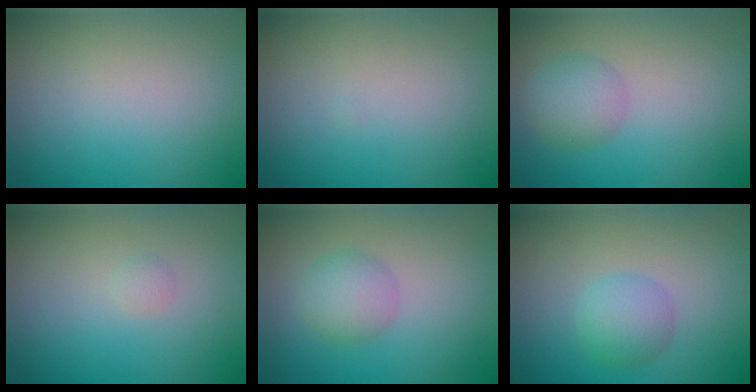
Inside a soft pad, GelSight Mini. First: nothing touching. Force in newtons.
{"total": 0.0}
{"total": 2.8, "press": 2.8, "slide": 0.1}
{"total": 0.6, "press": 0.6, "slide": 0.0}
{"total": 2.8, "press": 2.8, "slide": 0.0}
{"total": 2.7, "press": 2.7, "slide": 0.0}